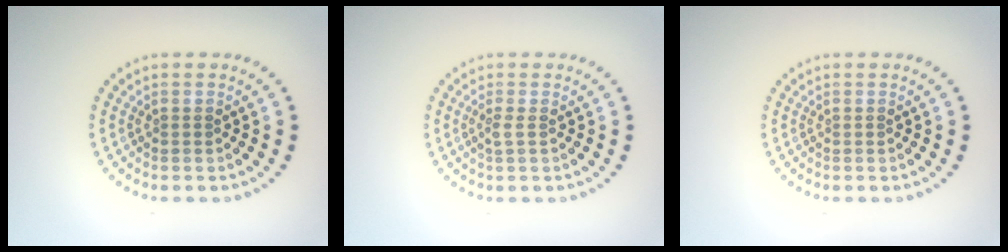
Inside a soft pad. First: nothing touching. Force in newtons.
{"total": 0.9, "press": 0.6, "slide": 0.7}
{"total": 0.0}